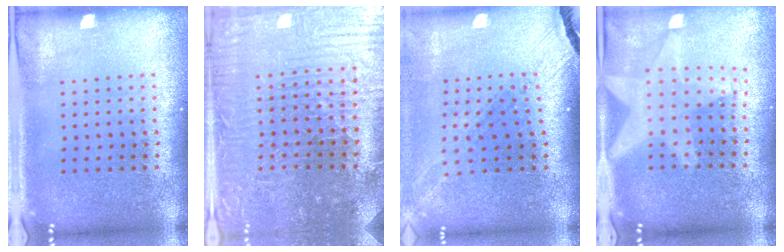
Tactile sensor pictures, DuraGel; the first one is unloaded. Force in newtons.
{"total": 3.7, "press": 3.7, "slide": 0.5}
{"total": 1.5, "press": 1.5, "slide": 0.4}
{"total": 2.2, "press": 1.8, "slide": 1.3}